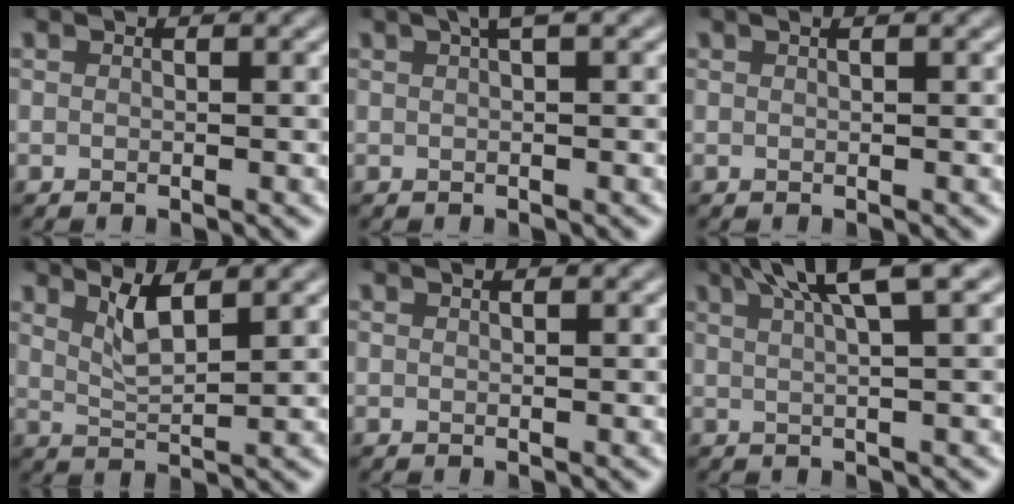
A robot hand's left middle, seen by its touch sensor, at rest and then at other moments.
{"total": 1.5, "force": [0.8, 0.3, 1.3], "torque": [-0.018, 0.008, 0.014]}
{"total": 1.3, "force": [0.7, 0.6, 0.9], "torque": [-0.003, -0.004, -0.001]}
{"total": 2.5, "force": [1.6, 0.6, 1.8], "torque": [-0.035, -0.008, 0.032]}
{"total": 0.6, "force": [0.5, 0.2, 0.3], "torque": [0.000, -0.002, -0.001]}
{"total": 5.8, "force": [3.5, 1.0, 4.5], "torque": [-0.050, 0.018, 0.048]}